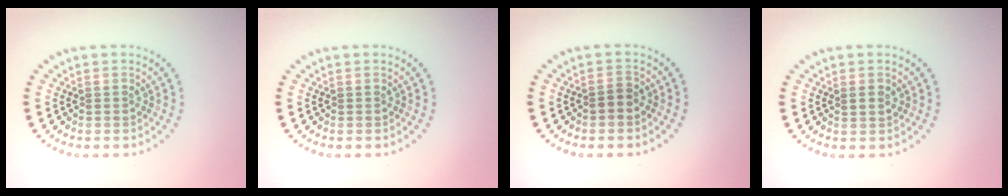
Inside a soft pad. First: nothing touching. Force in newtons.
{"total": 0.0}
{"total": 1.1, "press": 0.9, "slide": 0.7}
{"total": 1.0, "press": 0.9, "slide": 0.4}